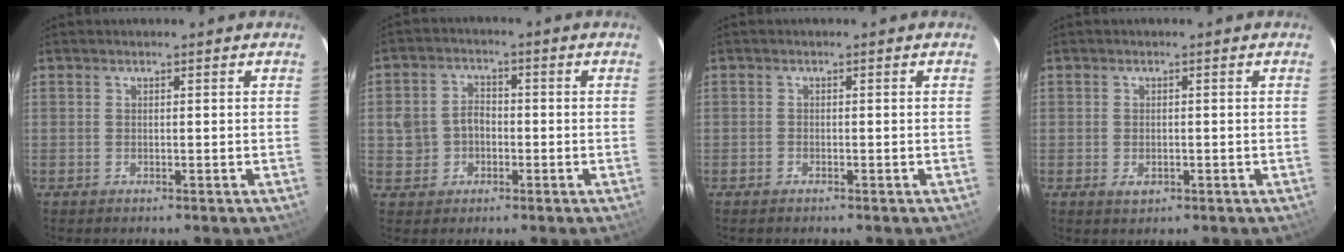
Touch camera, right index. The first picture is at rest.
{"total": 5.8, "force": [-1.0, 5.2, 2.4], "torque": [-0.061, 0.019, -0.010]}
{"total": 0.6, "force": [-0.5, 0.3, 0.0], "torque": [-0.003, 0.001, -0.011]}
{"total": 1.8, "force": [-0.5, 1.3, 1.1], "torque": [-0.018, -0.002, -0.007]}